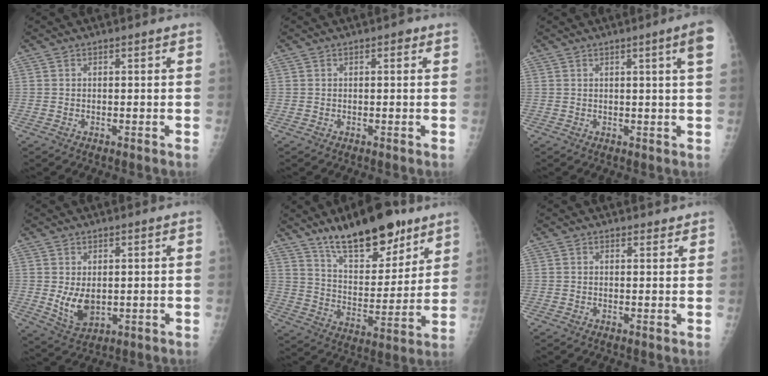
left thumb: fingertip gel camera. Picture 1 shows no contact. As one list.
[{"total": 0.7, "force": [0.4, 0.4, 0.5], "torque": [0.000, 0.003, 0.001]}, {"total": 4.2, "force": [1.7, -0.6, 3.8], "torque": [-0.050, -0.007, 0.021]}, {"total": 5.9, "force": [0.6, 3.8, 4.4], "torque": [-0.066, -0.017, 0.026]}, {"total": 19.0, "force": [13.6, 7.3, 11.1], "torque": [-0.126, -0.080, 0.229]}, {"total": 1.8, "force": [1.6, 0.7, 0.2], "torque": [0.013, -0.008, 0.020]}]